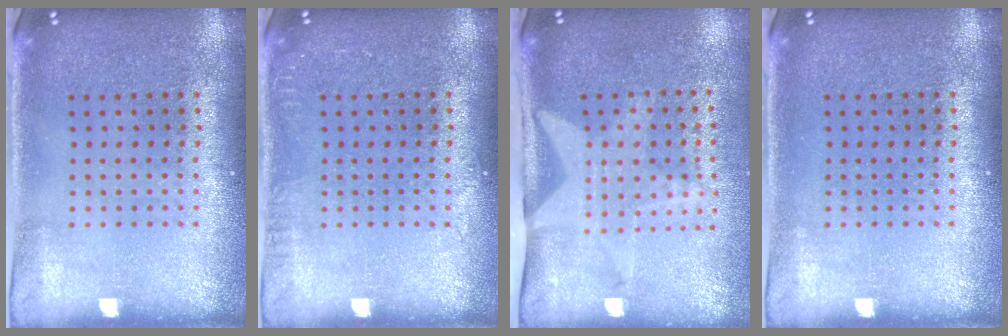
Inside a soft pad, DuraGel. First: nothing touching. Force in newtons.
{"total": 0.8, "press": 0.8, "slide": 0.0}
{"total": 2.1, "press": 1.5, "slide": 1.5}
{"total": 0.0}